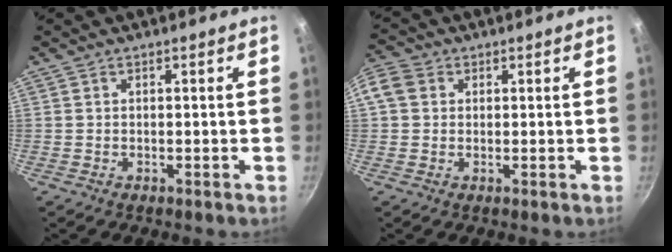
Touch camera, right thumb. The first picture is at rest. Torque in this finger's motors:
{"motor_torque": [-0.87, 1.25, 0.37, -0.29, 0.14]}